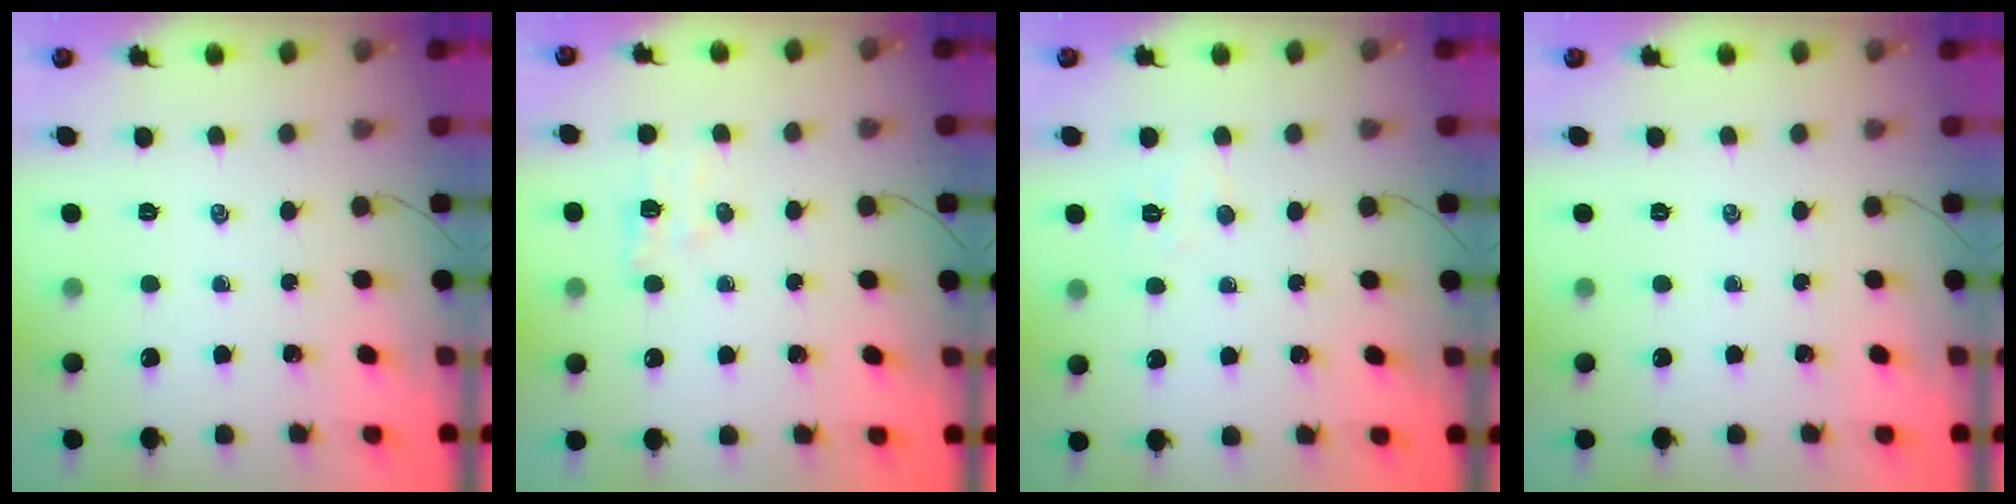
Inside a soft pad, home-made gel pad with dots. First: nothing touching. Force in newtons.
{"total": 5.4, "press": 5.3, "slide": 1.2}
{"total": 4.1, "press": 4.0, "slide": 0.9}
{"total": 0.0}